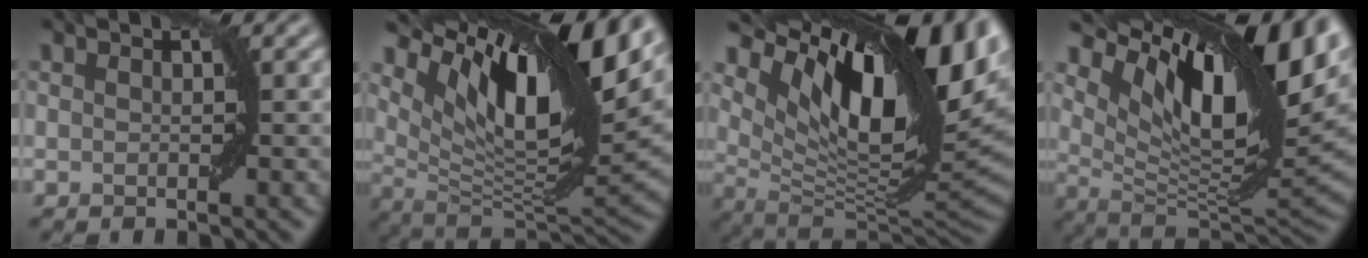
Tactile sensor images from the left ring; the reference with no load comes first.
{"total": 14.6, "force": [6.9, 4.8, 12.0], "torque": [-0.201, 0.006, 0.126]}
{"total": 16.6, "force": [6.0, 7.5, 13.5], "torque": [-0.217, 0.001, 0.108]}
{"total": 15.8, "force": [6.7, 6.0, 13.0], "torque": [-0.205, 0.007, 0.117]}